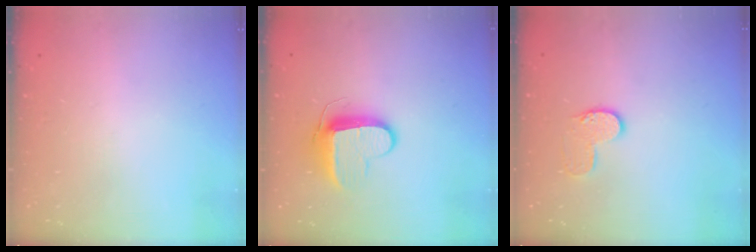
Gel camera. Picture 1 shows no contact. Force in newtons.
{"total": 9.7, "press": 9.7, "slide": 0.9}
{"total": 7.4, "press": 7.4, "slide": 0.2}